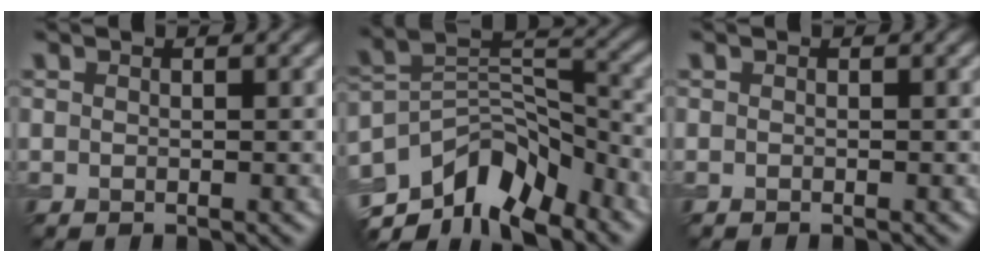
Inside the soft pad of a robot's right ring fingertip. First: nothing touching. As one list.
[{"total": 9.0, "force": [-5.9, 4.4, 5.3], "torque": [-0.073, 0.001, -0.113]}, {"total": 0.0}]